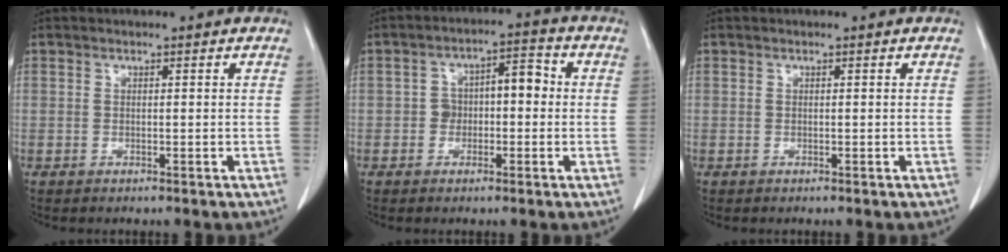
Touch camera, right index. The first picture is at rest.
{"total": 5.8, "force": [-0.2, 3.3, 4.8], "torque": [-0.080, 0.043, -0.003]}
{"total": 0.0}